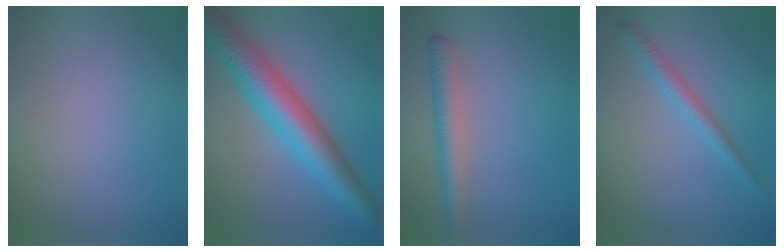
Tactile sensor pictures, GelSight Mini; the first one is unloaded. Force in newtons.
{"total": 8.8, "press": 8.8, "slide": 0.1}
{"total": 2.8, "press": 2.8, "slide": 0.1}
{"total": 2.2, "press": 2.2, "slide": 0.1}